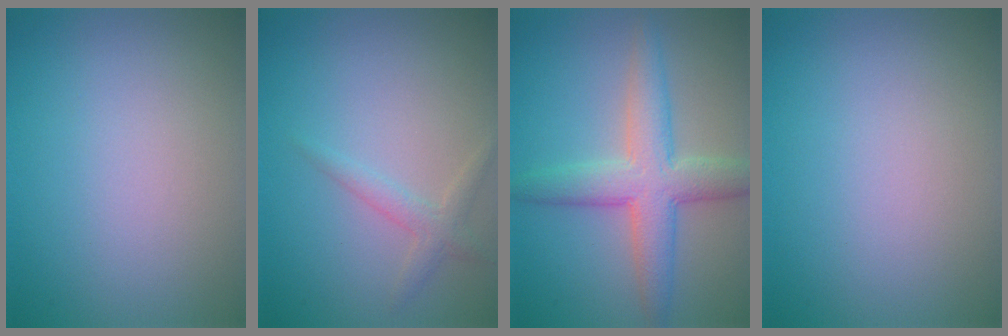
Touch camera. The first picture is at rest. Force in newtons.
{"total": 1.6, "press": 1.6, "slide": 0.0}
{"total": 5.4, "press": 5.4, "slide": 0.1}
{"total": 0.0}